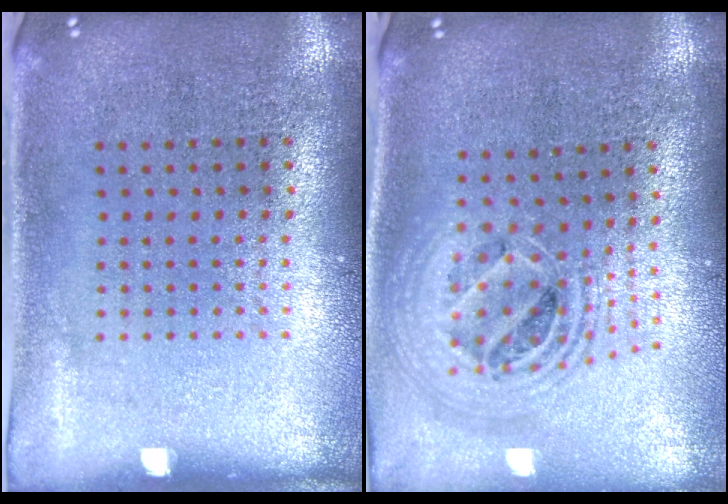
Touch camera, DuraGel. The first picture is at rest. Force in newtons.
{"total": 2.2, "press": 1.7, "slide": 1.4}